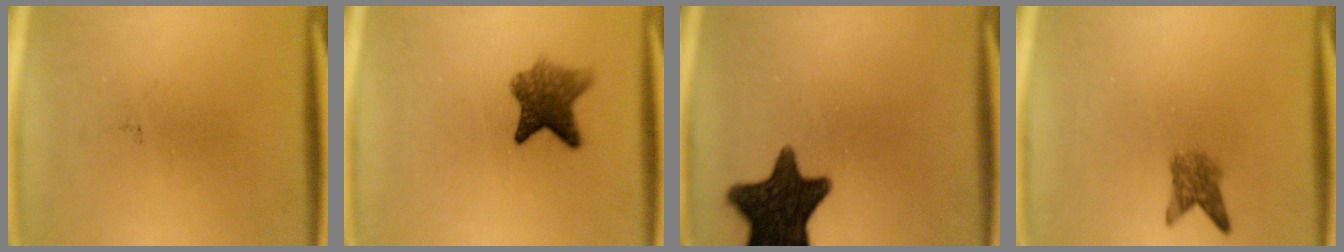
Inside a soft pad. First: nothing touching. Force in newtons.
{"total": 6.2}
{"total": 14.2}
{"total": 2.9}